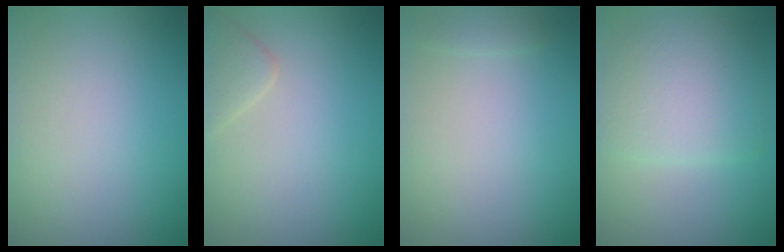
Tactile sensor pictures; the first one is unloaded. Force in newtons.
{"total": 1.7, "press": 1.7, "slide": 0.1}
{"total": 0.8, "press": 0.8, "slide": 0.1}
{"total": 5.0, "press": 5.0, "slide": 0.3}